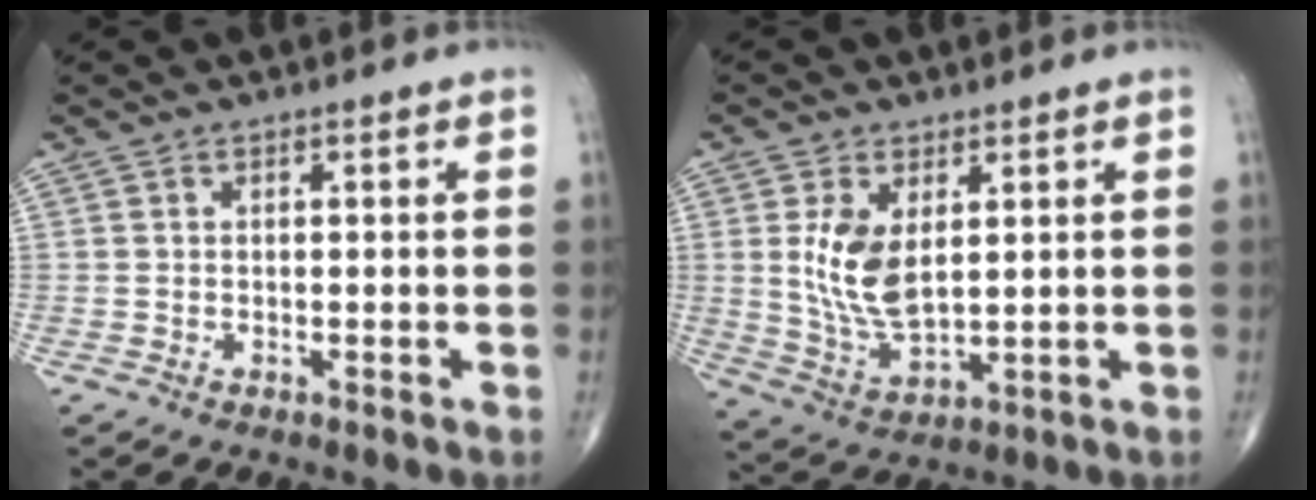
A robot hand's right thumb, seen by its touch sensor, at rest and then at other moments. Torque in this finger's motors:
{"motor_torque": [-0.01, 0.33, 0.85, 0.25, 0.03]}